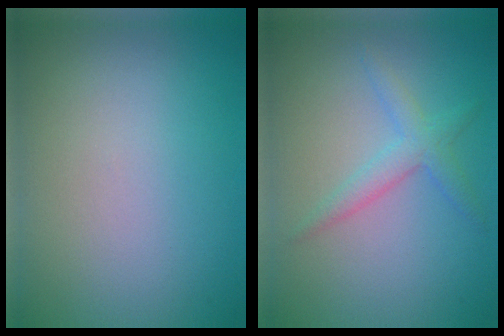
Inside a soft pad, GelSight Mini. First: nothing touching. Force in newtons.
{"total": 2.2, "press": 2.2, "slide": 0.1}